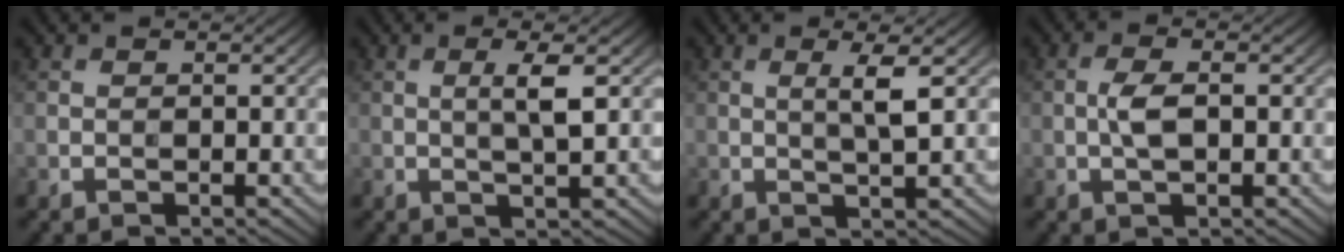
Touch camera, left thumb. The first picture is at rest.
{"total": 3.2, "force": [0.7, 0.3, 3.1], "torque": [-0.060, 0.002, 0.012]}
{"total": 3.2, "force": [0.8, 0.2, 3.1], "torque": [-0.061, 0.002, 0.016]}
{"total": 3.2, "force": [-0.2, 1.3, 3.0], "torque": [-0.067, 0.005, -0.005]}